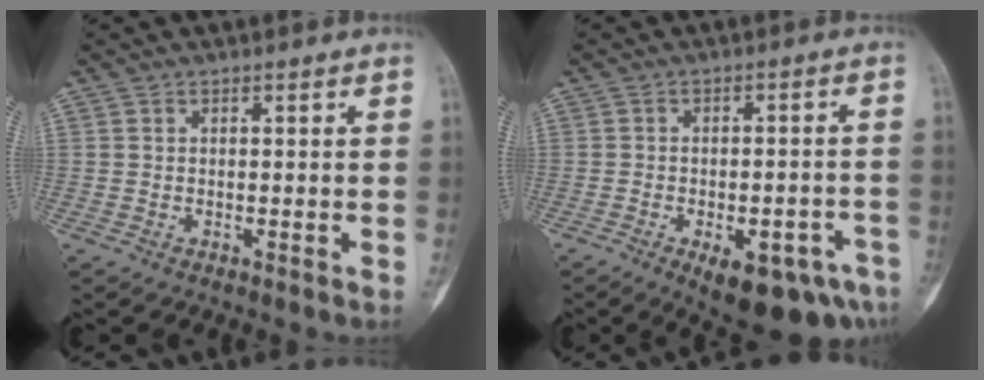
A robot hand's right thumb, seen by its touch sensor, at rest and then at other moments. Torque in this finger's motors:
{"motor_torque": [-0.05, 0.44, 0.60, 0.16, 0.22]}